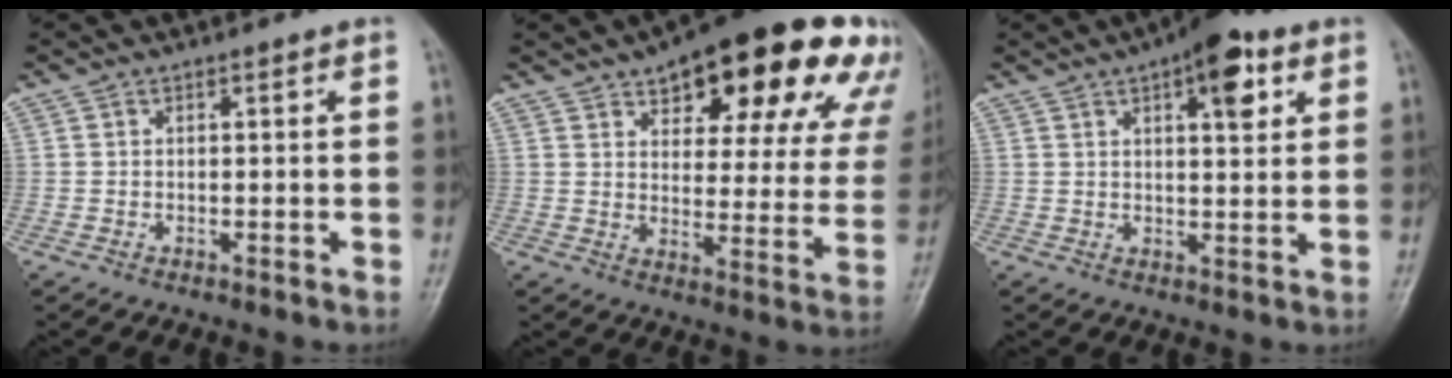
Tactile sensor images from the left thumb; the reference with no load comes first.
{"total": 25.9, "force": [15.7, 10.3, 18.0], "torque": [-0.204, -0.024, 0.199]}
{"total": 9.1, "force": [4.3, 3.6, 7.2], "torque": [-0.078, -0.010, 0.056]}